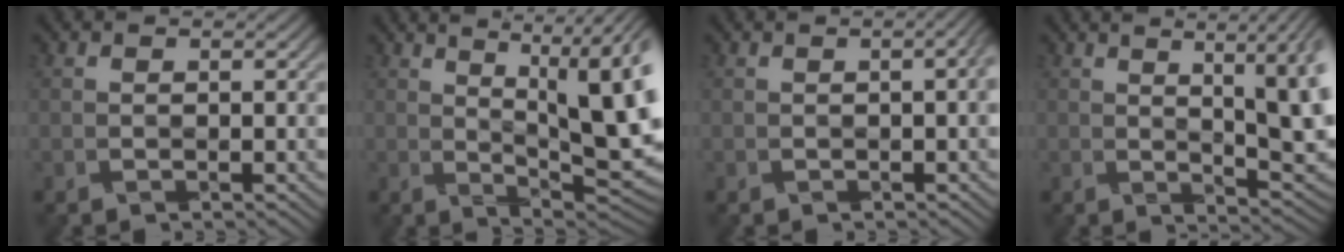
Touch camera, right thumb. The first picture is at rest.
{"total": 16.1, "force": [3.8, 5.7, 14.6], "torque": [-0.189, 0.040, 0.071]}
{"total": 2.6, "force": [0.0, 0.5, 2.6], "torque": [-0.031, 0.010, -0.001]}
{"total": 11.5, "force": [2.7, 3.7, 10.6], "torque": [-0.123, 0.026, 0.040]}